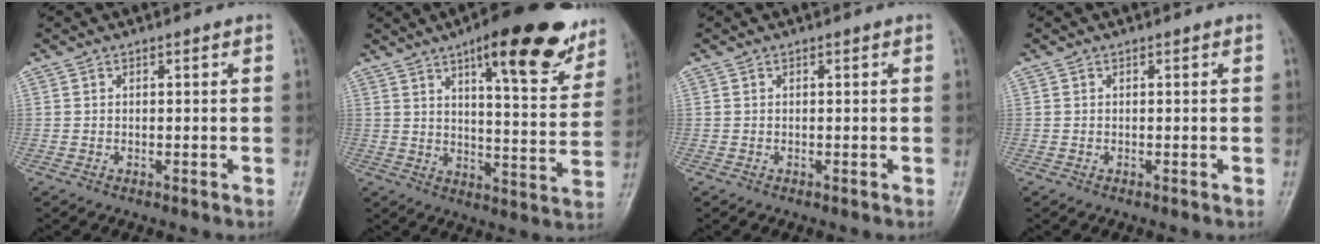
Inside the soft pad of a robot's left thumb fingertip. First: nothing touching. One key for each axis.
{"total": 20.8, "fx": 12.6, "fy": 5.9, "fz": 15.4, "tx": -0.174, "ty": -0.049, "tz": 0.175}
{"total": 0.0}
{"total": 0.0}